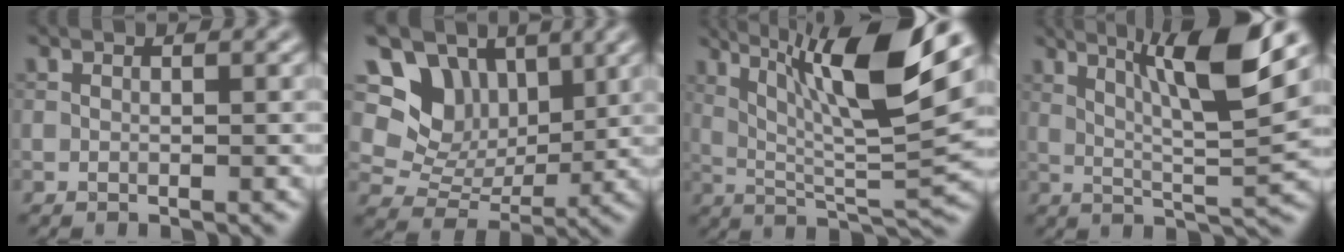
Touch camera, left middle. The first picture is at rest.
{"total": 9.4, "force": [4.5, 6.9, 4.5], "torque": [-0.089, 0.010, 0.076]}
{"total": 11.3, "force": [5.1, 2.0, 9.9], "torque": [-0.169, -0.003, 0.095]}
{"total": 9.2, "force": [4.0, 1.1, 8.1], "torque": [-0.131, 0.004, 0.073]}